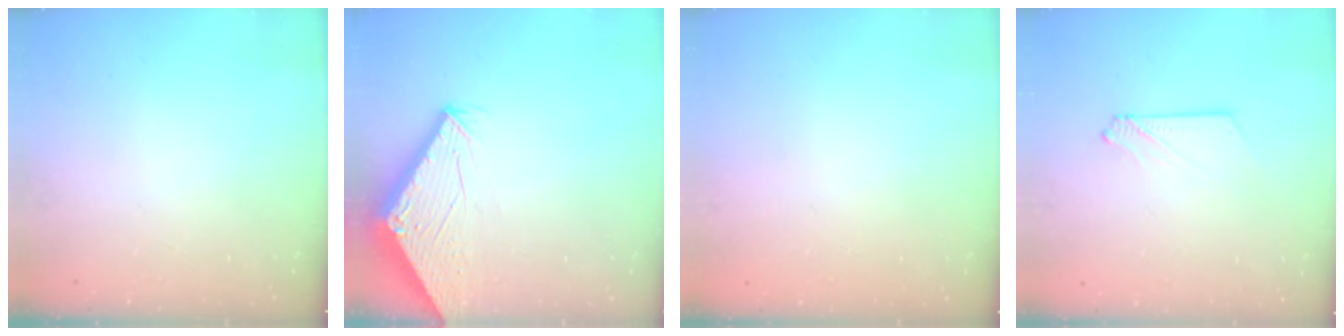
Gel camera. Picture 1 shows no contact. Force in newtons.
{"total": 2.8, "press": 2.8, "slide": 0.1}
{"total": 0.7, "press": 0.3, "slide": 0.7}
{"total": 3.0, "press": 3.0, "slide": 0.4}